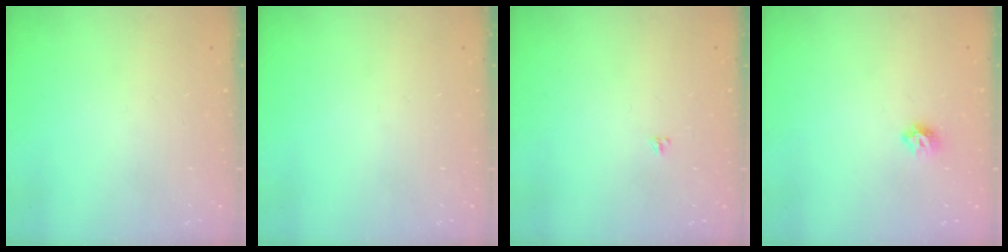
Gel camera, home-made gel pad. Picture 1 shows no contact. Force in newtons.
{"total": 0.0}
{"total": 3.1, "press": 3.0, "slide": 0.4}
{"total": 5.8, "press": 5.7, "slide": 0.9}